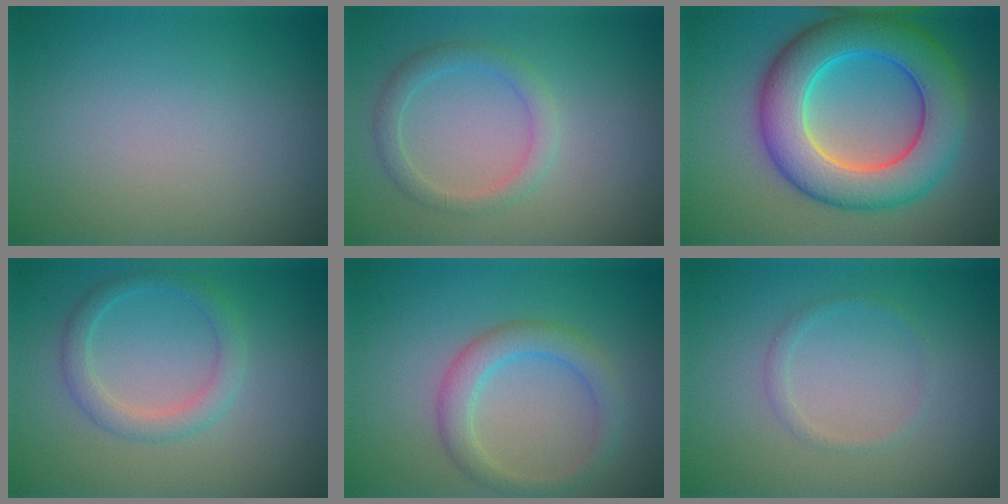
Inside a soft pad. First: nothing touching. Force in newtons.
{"total": 2.2, "press": 2.2, "slide": 0.1}
{"total": 9.7, "press": 9.7, "slide": 0.1}
{"total": 2.5, "press": 2.5, "slide": 0.1}
{"total": 3.1, "press": 3.1, "slide": 0.1}
{"total": 1.0, "press": 1.0, "slide": 0.0}